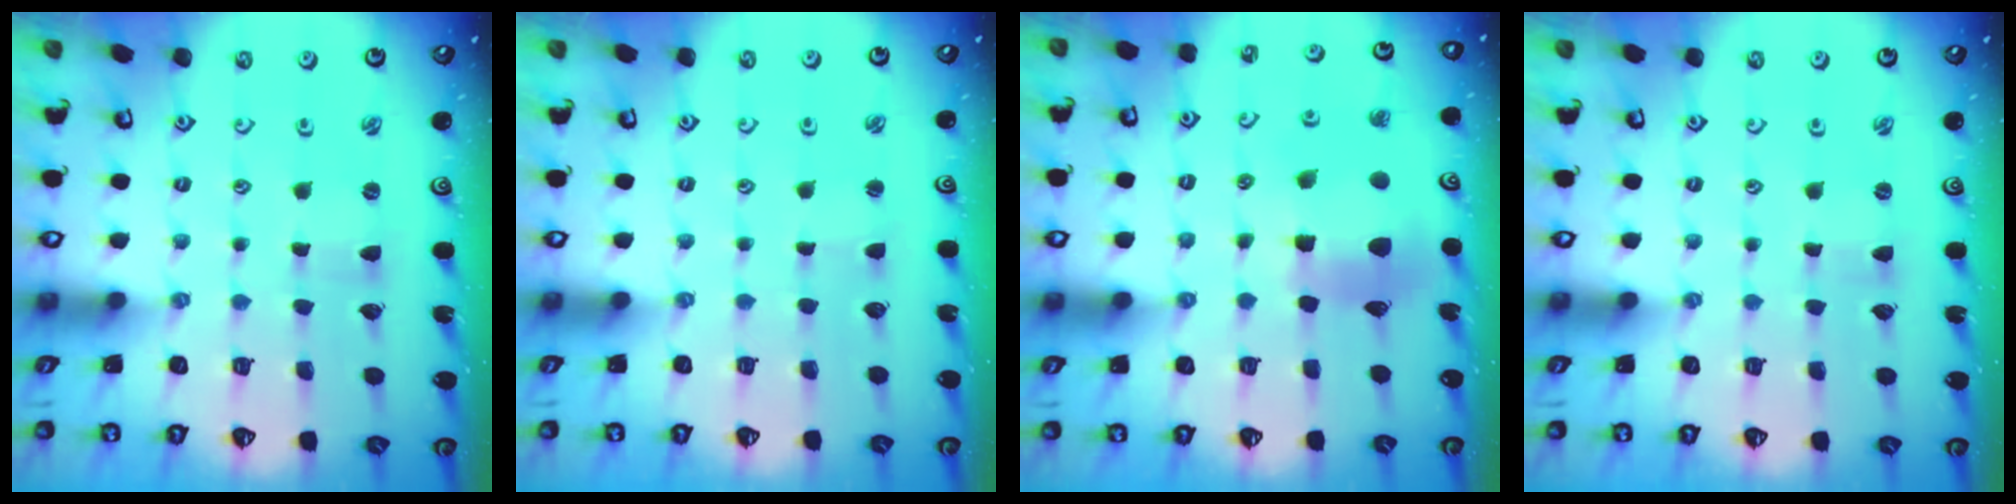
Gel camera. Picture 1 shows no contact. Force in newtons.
{"total": 1.6, "press": 1.6, "slide": 0.3}
{"total": 12.1, "press": 12.0, "slide": 1.6}
{"total": 0.0}